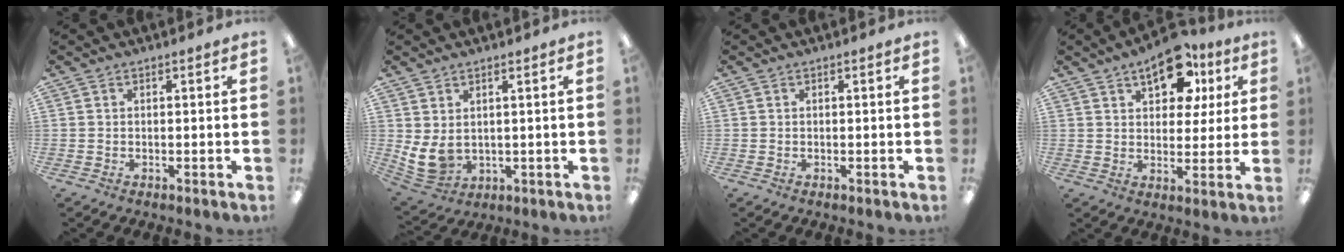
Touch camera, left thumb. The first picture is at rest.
{"total": 6.6, "force": [1.8, 4.7, 4.2], "torque": [-0.102, -0.019, 0.035]}
{"total": 0.0}
{"total": 13.5, "force": [7.4, 7.7, 8.2], "torque": [-0.097, -0.022, 0.125]}